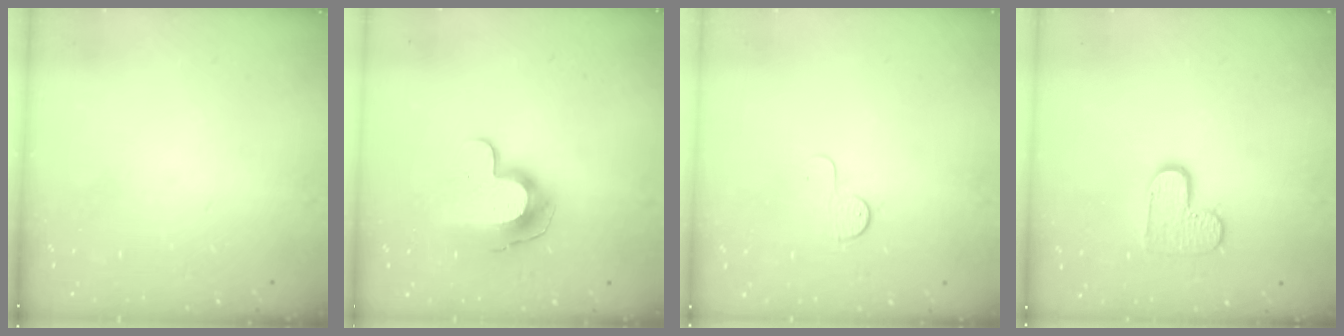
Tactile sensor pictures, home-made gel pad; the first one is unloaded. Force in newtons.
{"total": 10.0, "press": 9.9, "slide": 1.1}
{"total": 4.6, "press": 4.6, "slide": 0.4}
{"total": 8.3, "press": 8.2, "slide": 0.4}